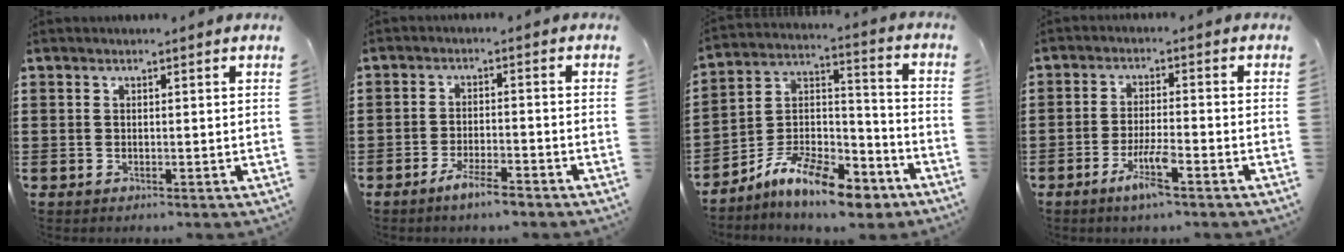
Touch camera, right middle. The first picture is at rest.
{"total": 3.9, "force": [-3.1, 0.5, 2.3], "torque": [-0.044, 0.003, -0.059]}
{"total": 11.6, "force": [-9.4, 3.1, 6.1], "torque": [-0.121, 0.026, -0.184]}
{"total": 5.2, "force": [-3.1, 0.6, 4.1], "torque": [-0.079, -0.005, -0.056]}